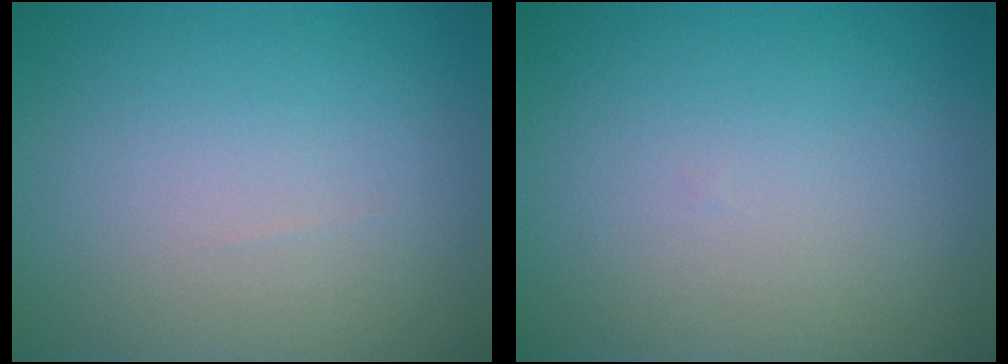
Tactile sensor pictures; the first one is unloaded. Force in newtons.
{"total": 0.0}